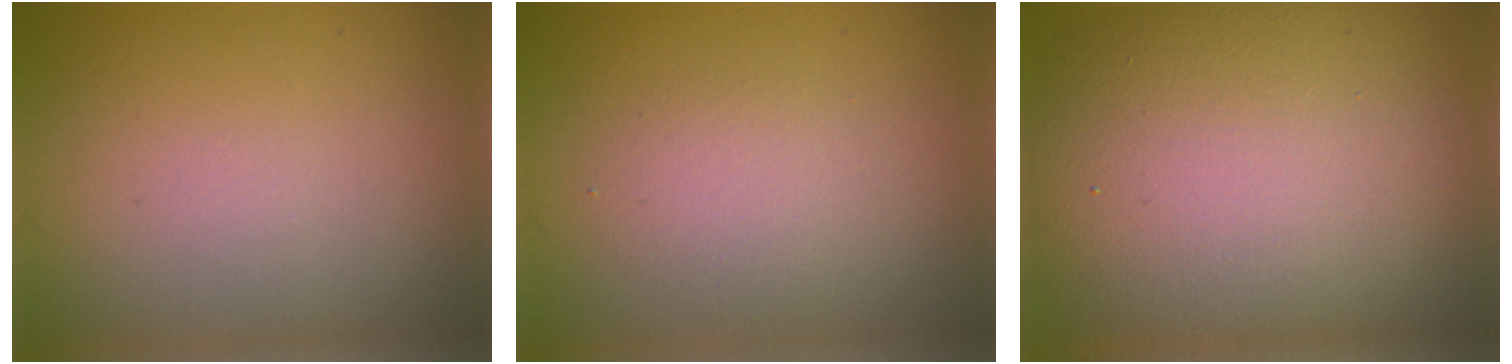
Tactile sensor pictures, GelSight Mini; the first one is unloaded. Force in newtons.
{"total": 2.0, "press": 2.0, "slide": 0.1}
{"total": 14.3, "press": 14.3, "slide": 0.9}